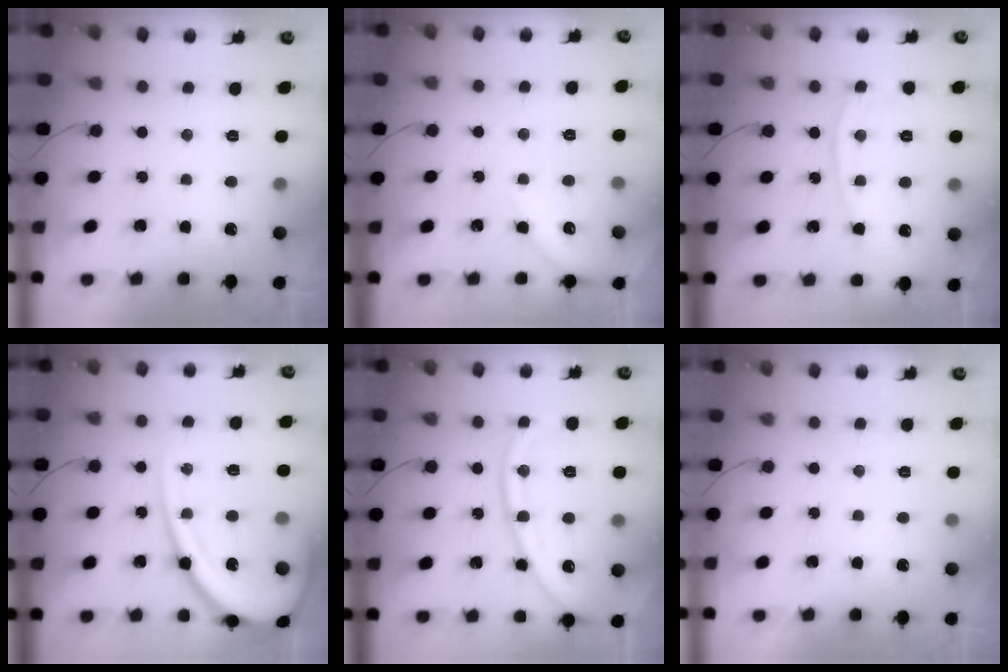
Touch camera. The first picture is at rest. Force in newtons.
{"total": 4.1, "press": 4.1, "slide": 0.5}
{"total": 9.2, "press": 9.1, "slide": 1.3}
{"total": 19.7, "press": 19.6, "slide": 2.0}
{"total": 13.0, "press": 12.9, "slide": 1.7}
{"total": 0.0}